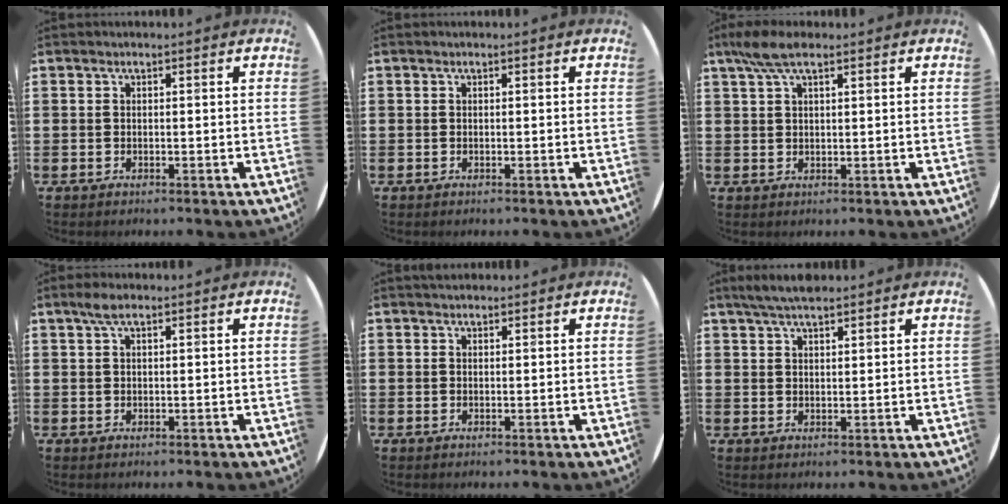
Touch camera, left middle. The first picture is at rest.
{"total": 0.0}
{"total": 4.2, "force": [2.6, 1.3, 3.0], "torque": [-0.065, 0.006, 0.046]}
{"total": 2.2, "force": [1.3, 0.7, 1.6], "torque": [-0.035, 0.006, 0.022]}
{"total": 0.8, "force": [0.7, 0.2, -0.1], "torque": [0.000, 0.002, 0.014]}
{"total": 3.7, "force": [3.2, 0.7, 1.7], "torque": [-0.041, -0.001, 0.059]}